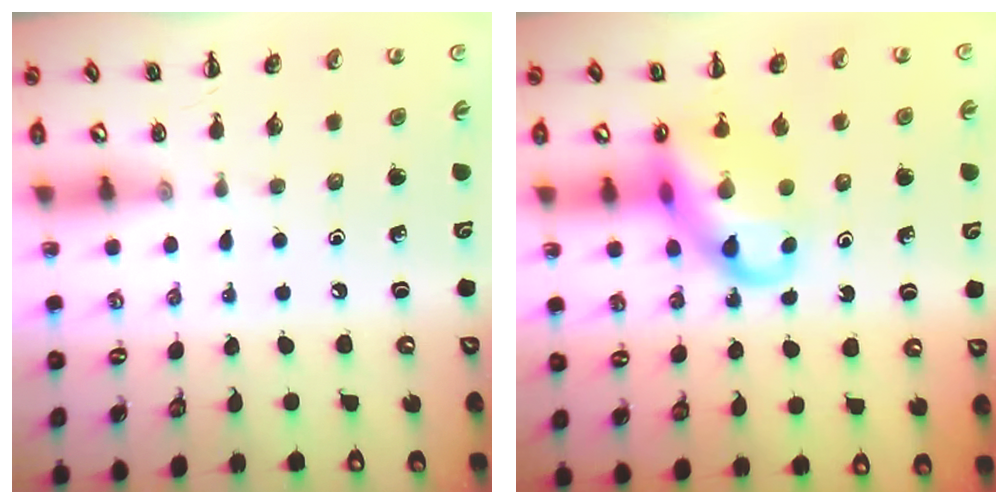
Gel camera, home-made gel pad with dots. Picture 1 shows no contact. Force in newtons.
{"total": 15.1, "press": 14.7, "slide": 3.4}